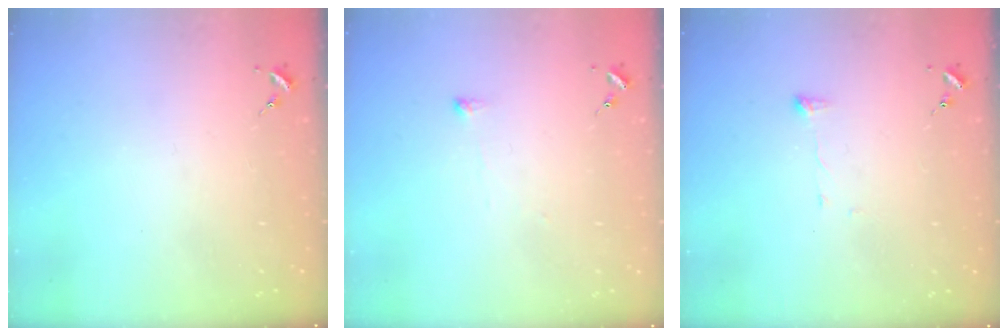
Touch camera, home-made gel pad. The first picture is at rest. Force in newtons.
{"total": 2.7, "press": 2.6, "slide": 0.5}
{"total": 3.5, "press": 3.5, "slide": 0.5}